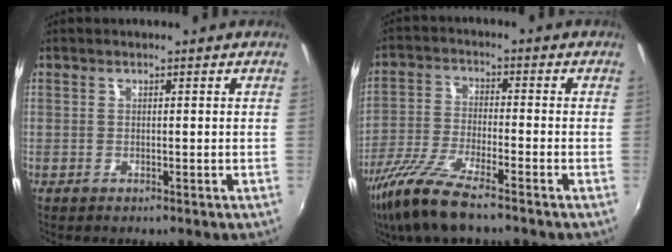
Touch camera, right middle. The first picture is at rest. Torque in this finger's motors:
{"motor_torque": [1.16, -0.98, 0.47, 0.15]}